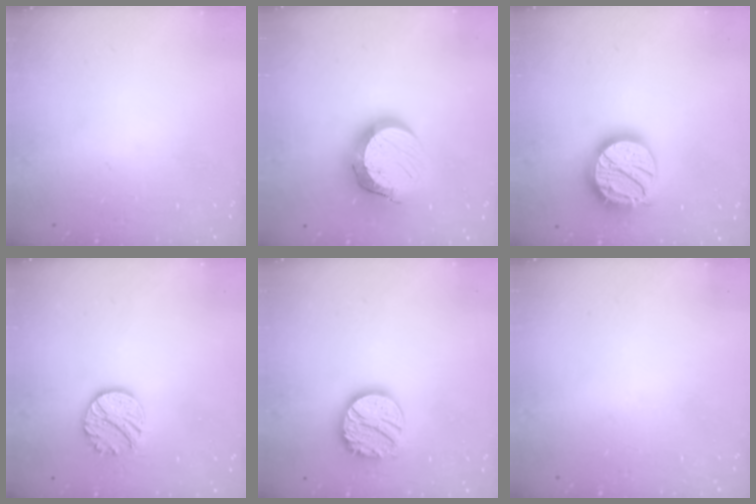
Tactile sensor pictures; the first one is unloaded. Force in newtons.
{"total": 15.6, "press": 15.5, "slide": 1.0}
{"total": 18.5, "press": 18.5, "slide": 1.4}
{"total": 10.5, "press": 10.5, "slide": 0.4}
{"total": 15.2, "press": 15.1, "slide": 1.1}
{"total": 0.6, "press": 0.6, "slide": 0.1}